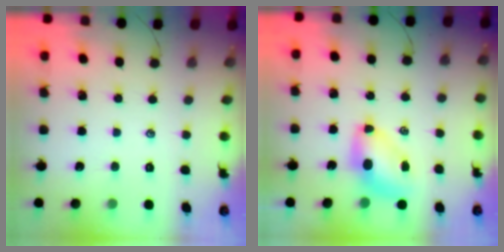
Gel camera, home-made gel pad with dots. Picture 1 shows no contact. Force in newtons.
{"total": 7.2, "press": 7.1, "slide": 1.2}